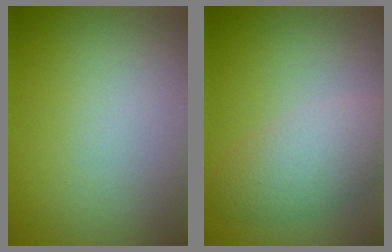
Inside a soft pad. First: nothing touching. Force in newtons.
{"total": 4.3, "press": 4.3, "slide": 0.0}